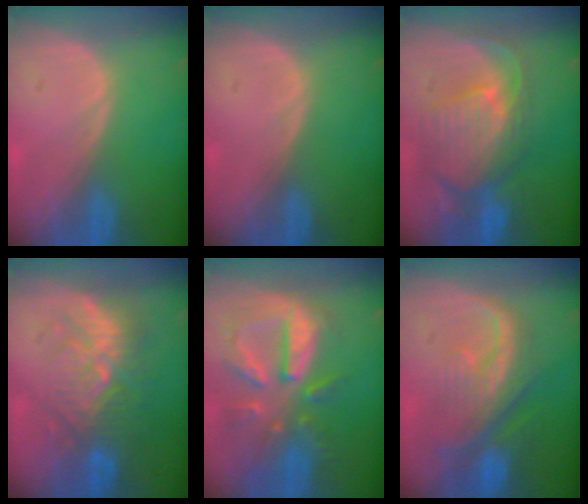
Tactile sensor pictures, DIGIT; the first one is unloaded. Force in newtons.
{"total": 0.0}
{"total": 10.8, "press": 9.5, "slide": 5.2}
{"total": 9.3, "press": 8.9, "slide": 2.7}
{"total": 10.7, "press": 9.4, "slide": 5.1}
{"total": 10.2, "press": 8.9, "slide": 5.0}